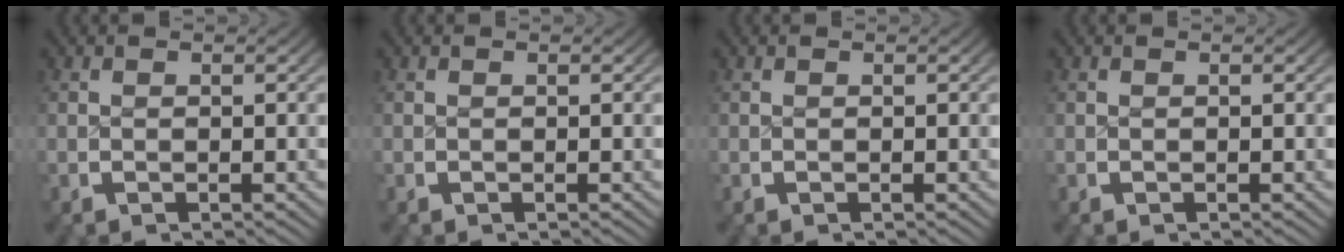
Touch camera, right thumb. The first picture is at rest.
{"total": 0.0}
{"total": 0.0}
{"total": 0.0}